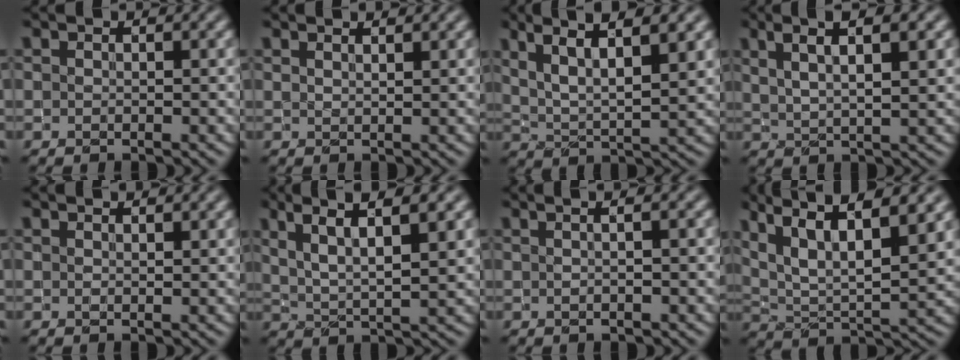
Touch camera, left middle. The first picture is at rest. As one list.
[{"total": 1.9, "force": [1.5, 0.6, 0.9], "torque": [-0.002, -0.001, 0.007]}, {"total": 6.5, "force": [3.8, 1.6, 5.1], "torque": [-0.094, 0.003, 0.075]}, {"total": 5.4, "force": [3.0, 1.3, 4.3], "torque": [-0.070, 0.008, 0.049]}, {"total": 1.0, "force": [0.9, 0.1, 0.4], "torque": [-0.010, -0.005, 0.011]}, {"total": 6.0, "force": [3.3, 1.3, 4.9], "torque": [-0.089, 0.004, 0.064]}, {"total": 4.2, "force": [1.3, 2.0, 3.4], "torque": [-0.018, 0.018, -0.017]}, {"total": 11.1, "force": [6.5, 3.7, 8.1], "torque": [-0.156, 0.019, 0.092]}]